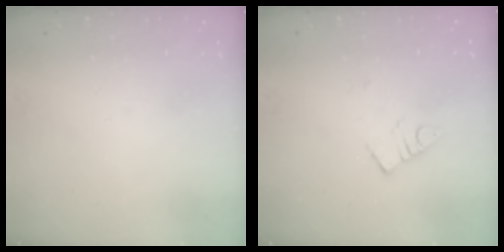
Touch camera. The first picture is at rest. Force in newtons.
{"total": 2.8, "press": 2.7, "slide": 0.3}